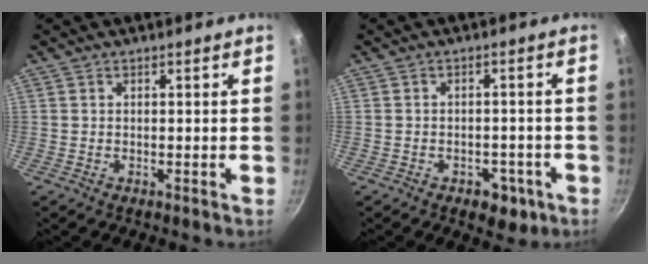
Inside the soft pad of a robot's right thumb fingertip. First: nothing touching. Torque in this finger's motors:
{"motor_torque": [0.53, 0.83, -0.18, 0.03, 0.15]}